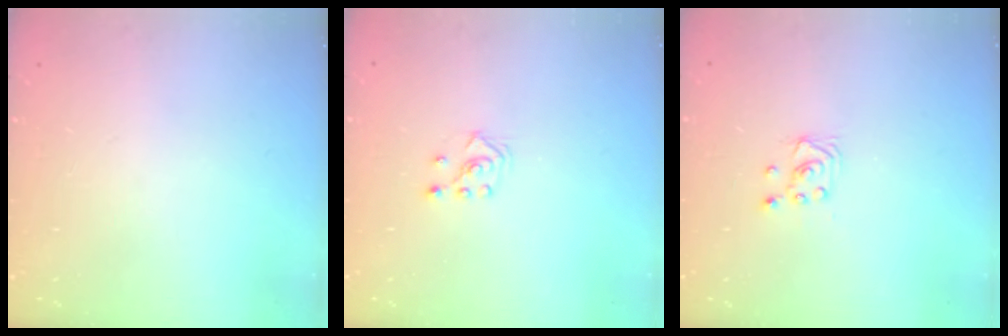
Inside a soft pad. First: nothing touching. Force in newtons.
{"total": 3.5, "press": 3.4, "slide": 0.9}
{"total": 2.0, "press": 2.0, "slide": 0.2}